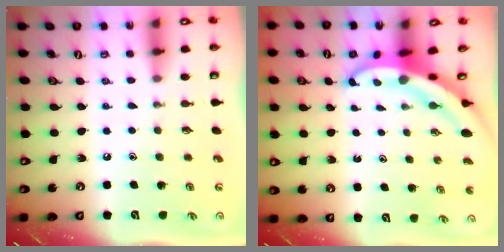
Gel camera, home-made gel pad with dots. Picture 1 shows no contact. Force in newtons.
{"total": 4.6, "press": 4.6, "slide": 0.6}